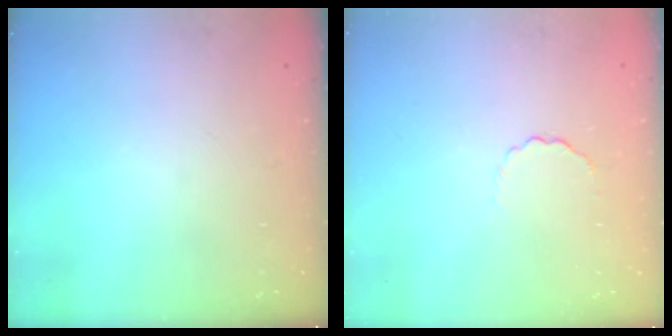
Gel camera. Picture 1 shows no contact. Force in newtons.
{"total": 2.4, "press": 2.2, "slide": 0.9}